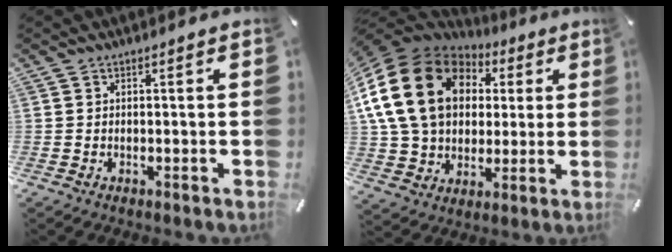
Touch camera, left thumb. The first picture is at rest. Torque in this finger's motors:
{"motor_torque": [1.83, 1.86, 2.77, 0.00, 0.93]}